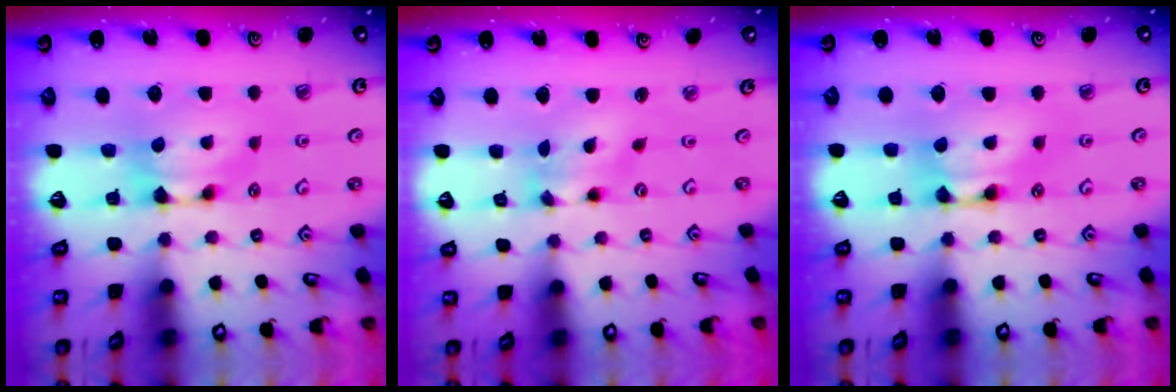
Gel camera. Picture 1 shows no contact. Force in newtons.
{"total": 2.0, "press": 1.2, "slide": 1.5}
{"total": 2.0, "press": 2.0, "slide": 0.1}